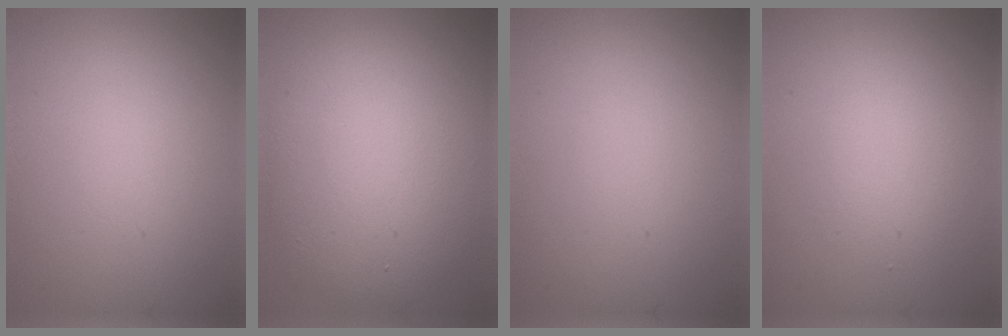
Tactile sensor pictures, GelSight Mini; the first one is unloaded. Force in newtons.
{"total": 9.9, "press": 9.9, "slide": 0.5}
{"total": 0.0}
{"total": 2.4, "press": 2.4, "slide": 0.2}